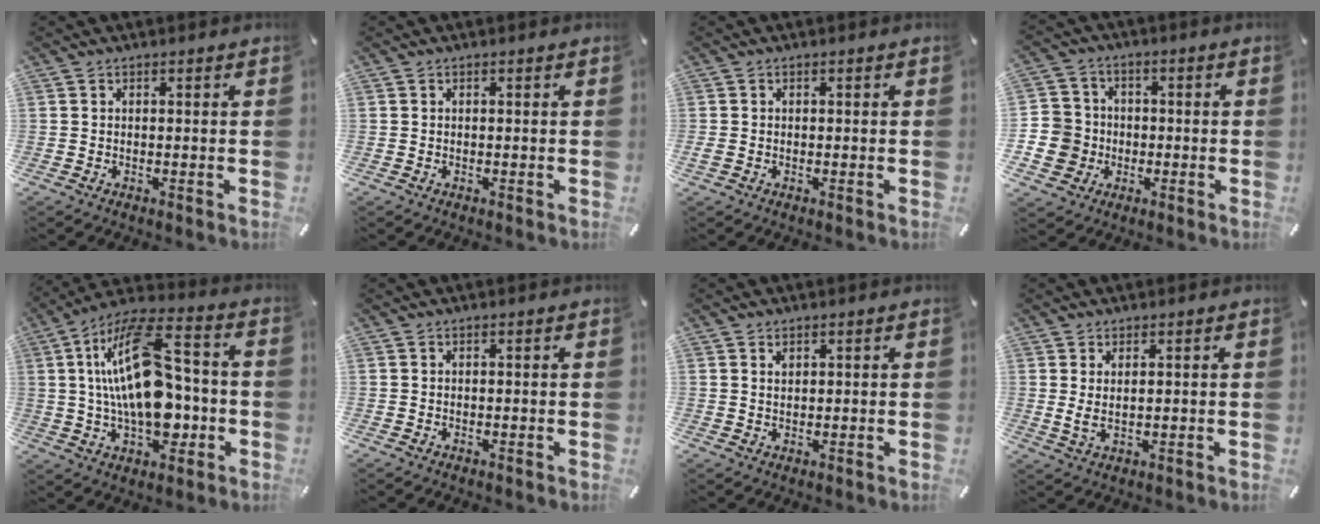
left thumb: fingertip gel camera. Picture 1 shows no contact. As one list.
[{"total": 0.0}, {"total": 1.0, "force": [-0.2, 0.6, 0.7], "torque": [-0.014, 0.002, -0.005]}, {"total": 9.0, "force": [-1.9, 8.7, 1.5], "torque": [-0.051, 0.015, -0.032]}, {"total": 23.0, "force": [1.1, 12.7, 19.2], "torque": [-0.359, -0.006, 0.016]}, {"total": 0.0}, {"total": 1.4, "force": [0.7, 1.0, 0.7], "torque": [-0.008, -0.002, 0.012]}, {"total": 3.6, "force": [1.1, 1.4, 3.1], "torque": [-0.073, -0.005, 0.017]}]